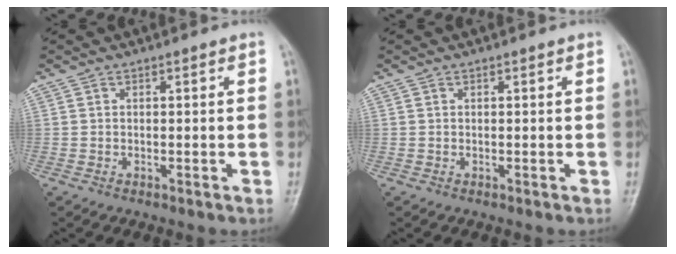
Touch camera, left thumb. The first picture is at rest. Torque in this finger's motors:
{"motor_torque": [-0.05, 0.03, -0.08, -0.11, 0.00]}